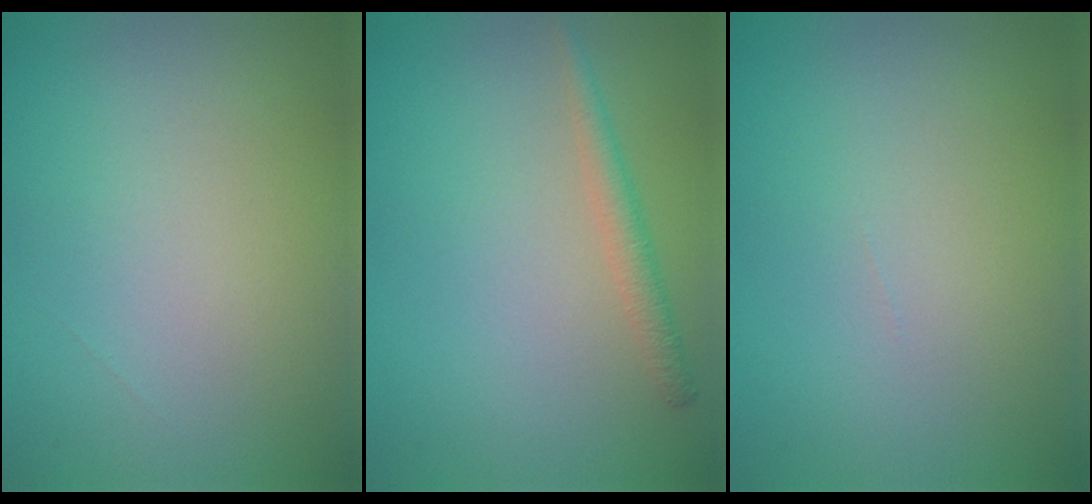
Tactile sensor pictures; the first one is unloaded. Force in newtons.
{"total": 1.8, "press": 1.8, "slide": 0.1}
{"total": 0.0}